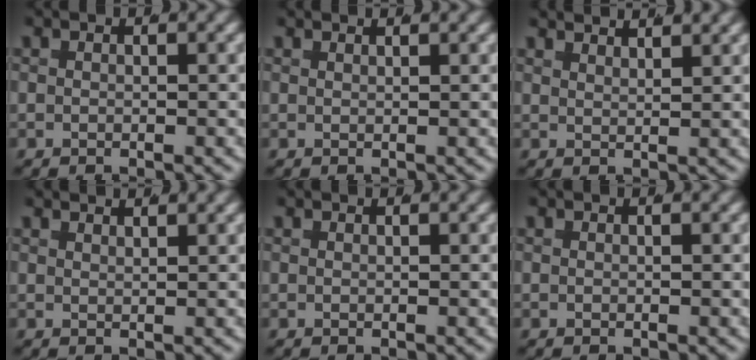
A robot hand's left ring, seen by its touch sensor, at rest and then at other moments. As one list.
[{"total": 1.1, "force": [1.1, -0.1, 0.0], "torque": [0.004, 0.003, 0.019]}, {"total": 2.7, "force": [2.6, 0.4, 0.6], "torque": [-0.009, 0.001, 0.044]}, {"total": 1.9, "force": [1.9, 0.1, 0.3], "torque": [-0.001, 0.003, 0.032]}, {"total": 0.5, "force": [0.5, -0.2, -0.1], "torque": [0.004, 0.002, 0.009]}, {"total": 0.0}]